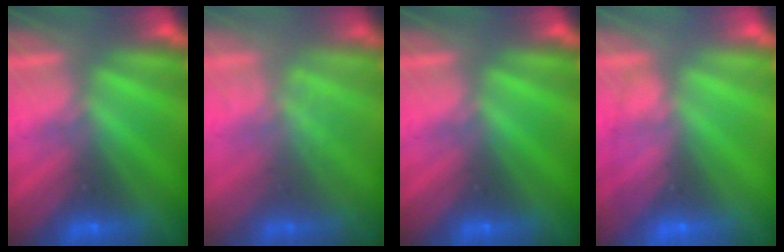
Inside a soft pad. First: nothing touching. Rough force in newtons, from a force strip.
{"total": 1.7}
{"total": 0.0}
{"total": 1.8}